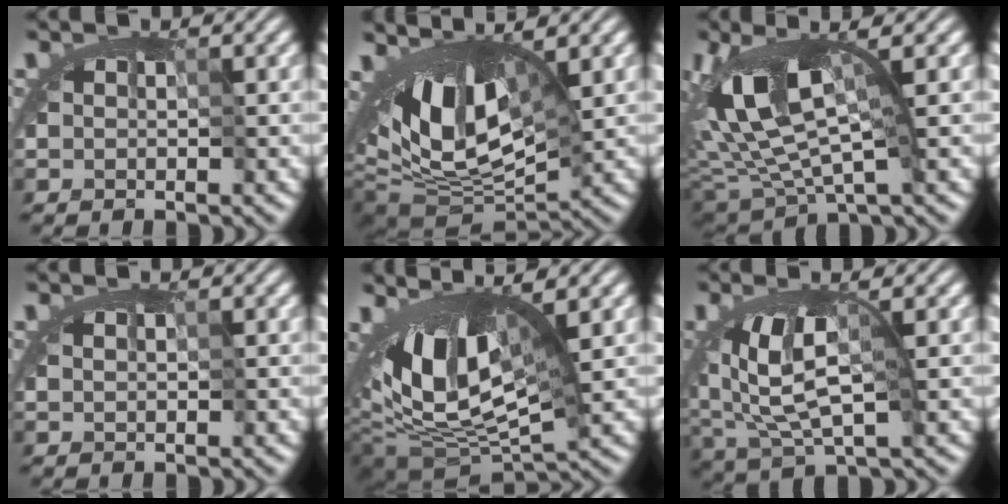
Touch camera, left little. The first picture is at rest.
{"total": 11.5, "force": [0.8, 4.6, 10.6], "torque": [-0.150, 0.000, 0.023]}
{"total": 7.5, "force": [-0.2, 2.8, 6.9], "torque": [-0.146, -0.005, -0.010]}
{"total": 0.0}
{"total": 10.2, "force": [1.8, 4.4, 9.1], "torque": [-0.152, 0.001, 0.032]}
{"total": 4.4, "force": [-0.4, 2.0, 3.9], "torque": [-0.083, -0.012, -0.008]}